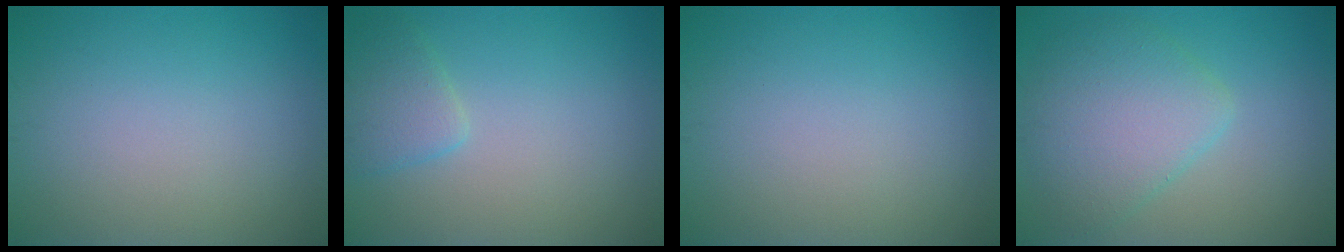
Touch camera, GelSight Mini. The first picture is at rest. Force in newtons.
{"total": 2.3, "press": 2.3, "slide": 0.2}
{"total": 0.0}
{"total": 5.2, "press": 5.2, "slide": 0.3}